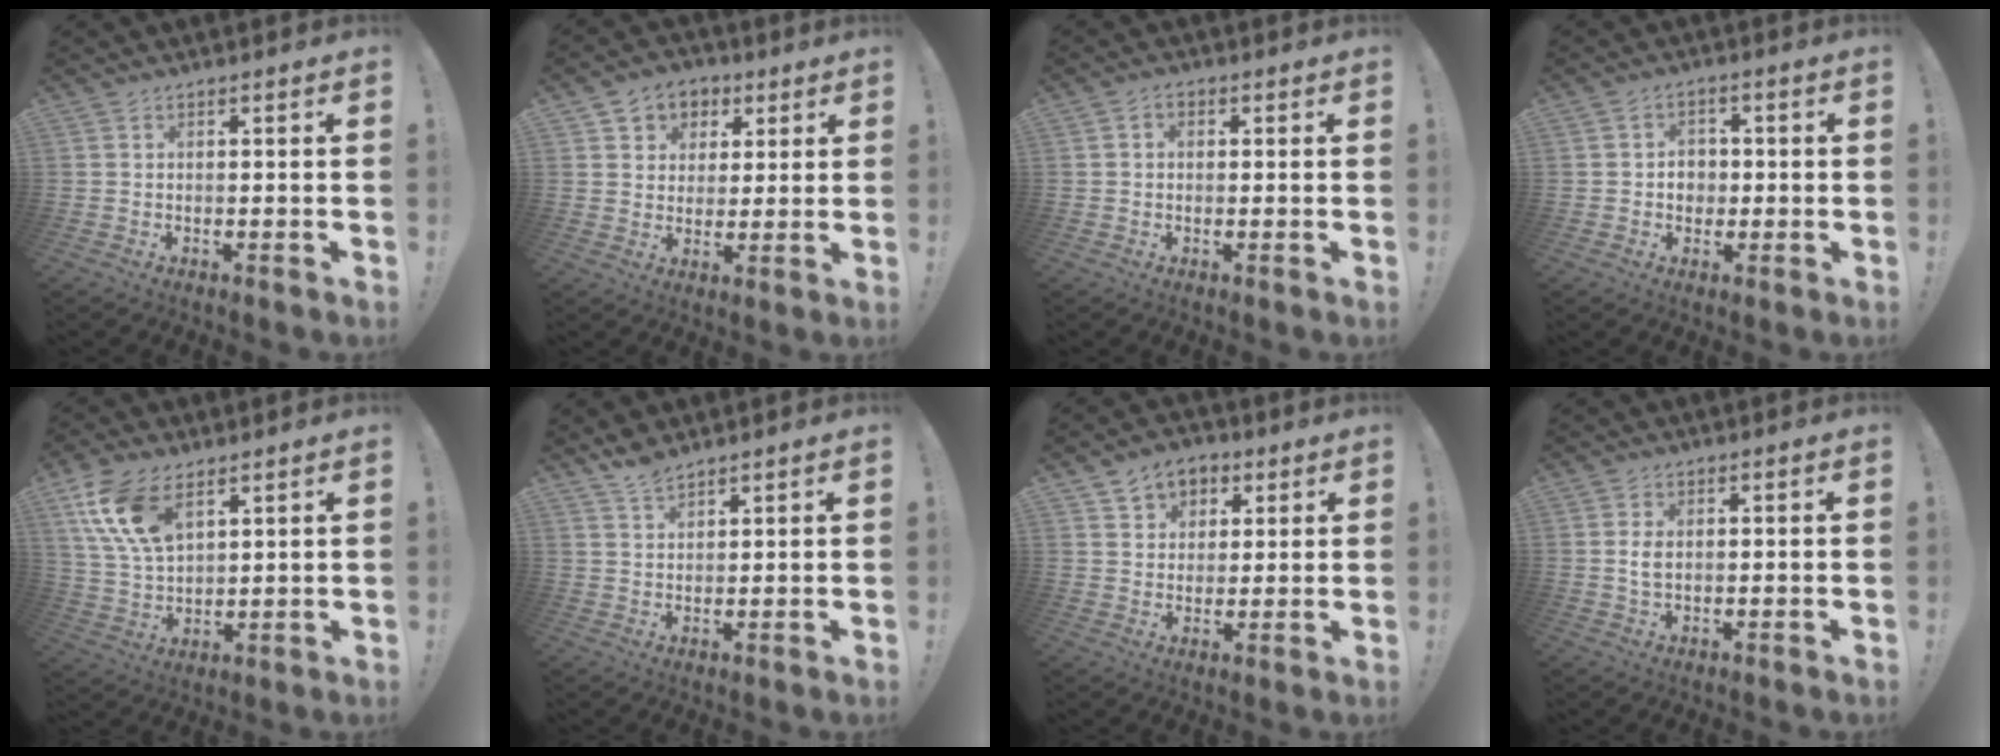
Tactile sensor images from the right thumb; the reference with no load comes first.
{"total": 7.0, "force": [2.1, 6.6, 1.4], "torque": [-0.007, -0.014, 0.042]}
{"total": 2.0, "force": [0.0, 1.5, 1.3], "torque": [-0.018, 0.004, -0.002]}
{"total": 4.9, "force": [-0.2, 4.4, 2.0], "torque": [-0.028, -0.002, -0.003]}
{"total": 14.7, "force": [7.6, 8.1, 9.6], "torque": [-0.192, -0.022, 0.145]}
{"total": 4.5, "force": [4.0, 1.2, 1.6], "torque": [-0.027, -0.026, 0.073]}
{"total": 7.5, "force": [3.6, 6.2, 2.2], "torque": [-0.019, -0.023, 0.067]}
{"total": 3.0, "force": [0.3, 1.9, 2.3], "torque": [-0.031, -0.001, 0.002]}